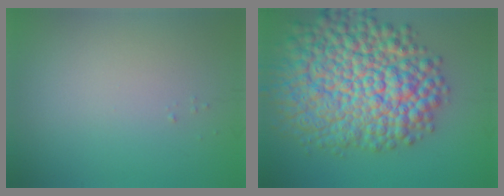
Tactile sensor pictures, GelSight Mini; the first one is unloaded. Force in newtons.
{"total": 14.0, "press": 14.0, "slide": 0.4}